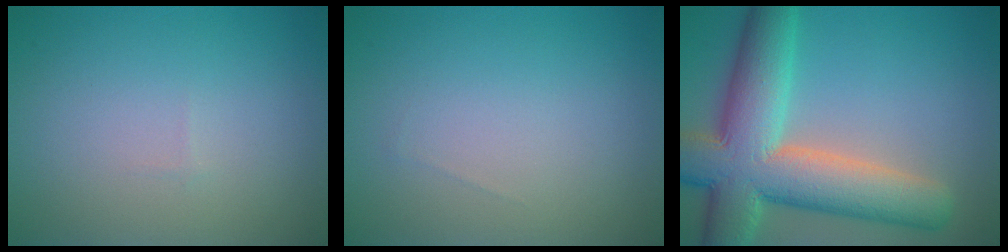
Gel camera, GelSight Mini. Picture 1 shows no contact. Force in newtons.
{"total": 0.0}
{"total": 11.8, "press": 11.7, "slide": 1.0}